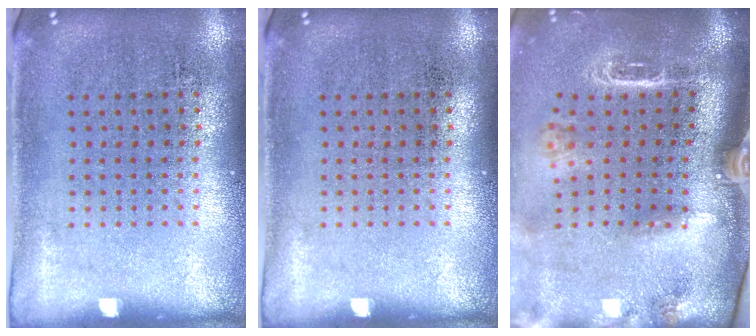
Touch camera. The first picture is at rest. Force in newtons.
{"total": 0.0}
{"total": 2.6, "press": 2.0, "slide": 1.7}